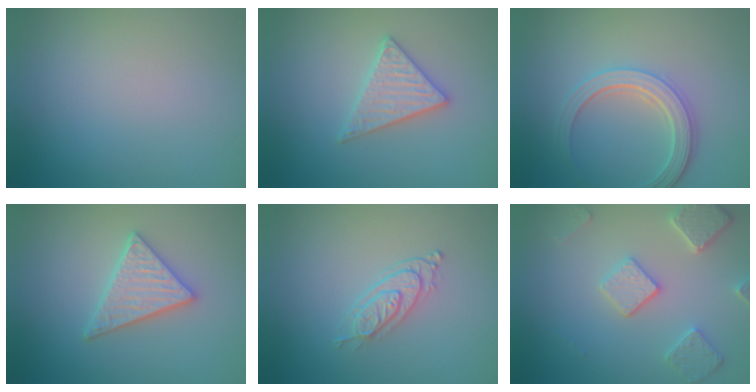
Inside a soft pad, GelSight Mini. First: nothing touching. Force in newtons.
{"total": 2.9, "press": 2.9, "slide": 0.3}
{"total": 4.2, "press": 3.4, "slide": 2.4}
{"total": 3.3, "press": 3.2, "slide": 0.6}
{"total": 2.7, "press": 2.1, "slide": 1.6}
{"total": 4.5, "press": 3.7, "slide": 2.6}